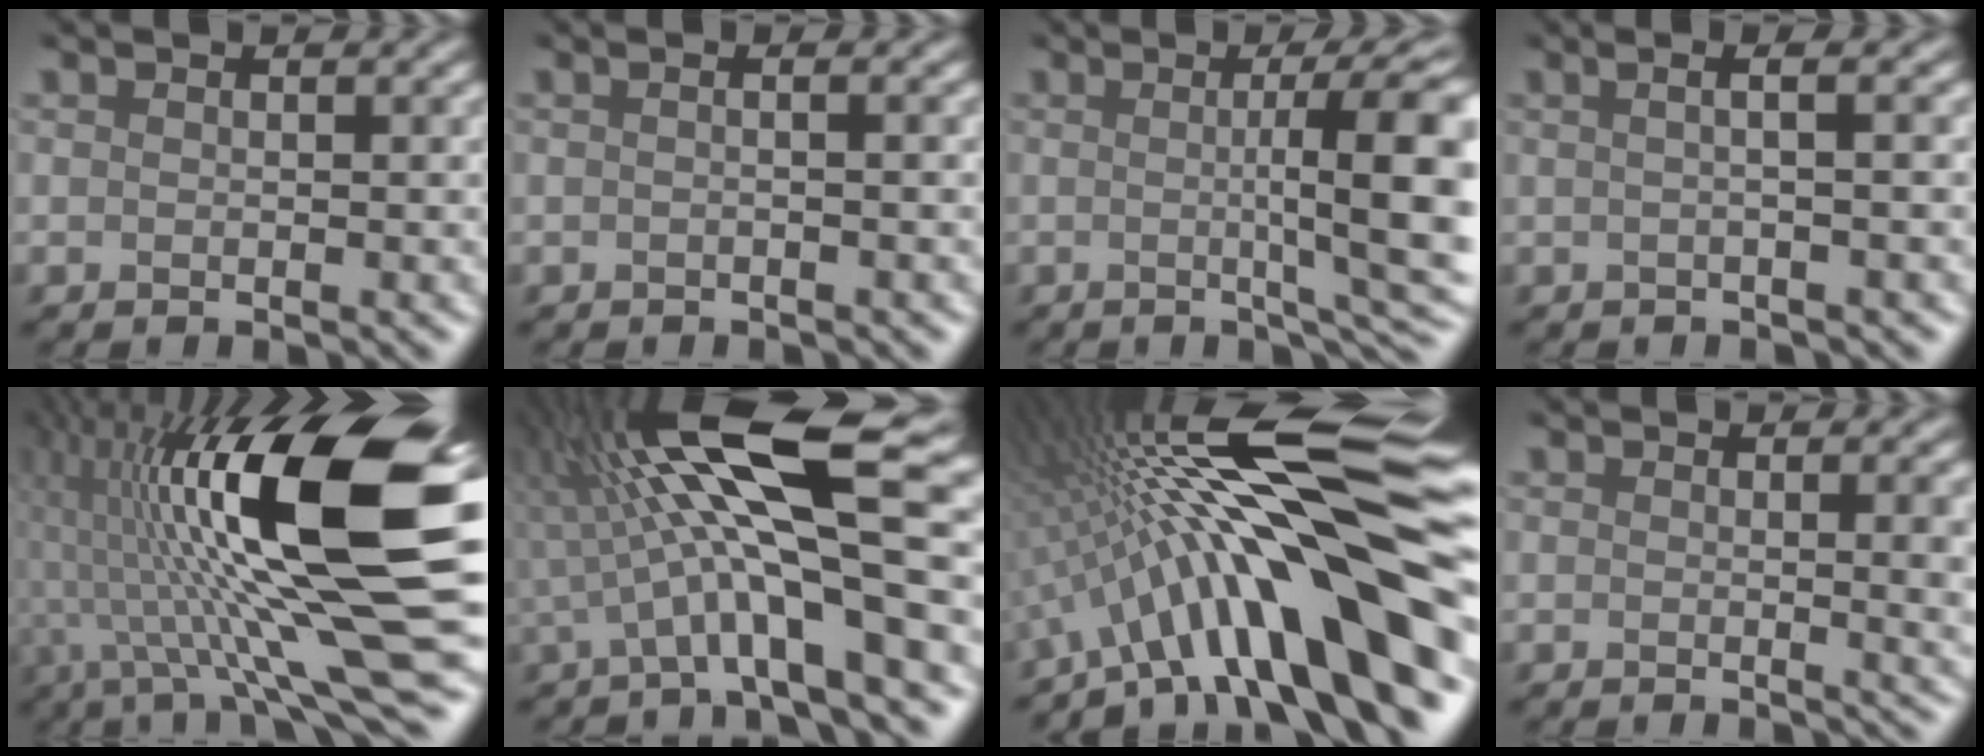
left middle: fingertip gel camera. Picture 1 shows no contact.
{"total": 1.3, "force": [0.2, 0.6, 1.1], "torque": [-0.004, 0.000, -0.016]}
{"total": 8.2, "force": [0.1, 1.2, 8.1], "torque": [-0.096, 0.008, 0.012]}
{"total": 2.1, "force": [0.3, 0.6, 2.0], "torque": [-0.010, 0.005, -0.011]}
{"total": 14.8, "force": [1.9, 3.9, 14.2], "torque": [-0.258, 0.012, 0.038]}
{"total": 11.6, "force": [1.1, 2.7, 11.3], "torque": [-0.202, 0.027, 0.025]}
{"total": 16.3, "force": [-3.7, 3.5, 15.5], "torque": [-0.219, 0.042, -0.062]}
{"total": 3.7, "force": [0.2, 1.5, 3.4], "torque": [-0.026, 0.012, -0.002]}